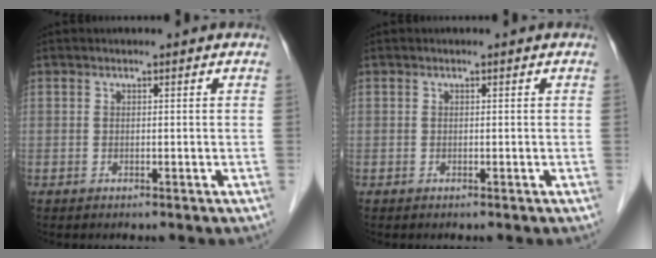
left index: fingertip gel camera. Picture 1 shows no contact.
{"total": 0.0}